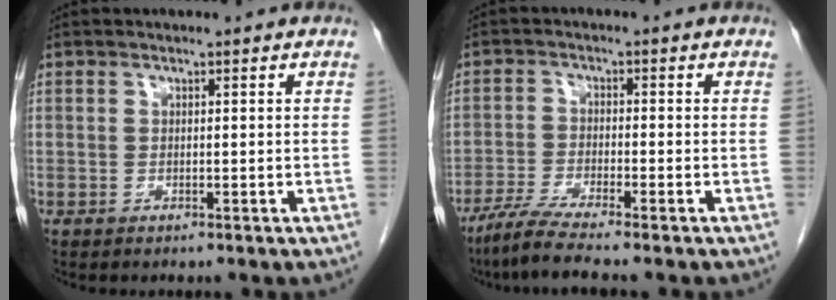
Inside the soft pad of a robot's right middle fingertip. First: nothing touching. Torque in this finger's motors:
{"motor_torque": [-0.25, -0.16, 0.05, 0.02]}